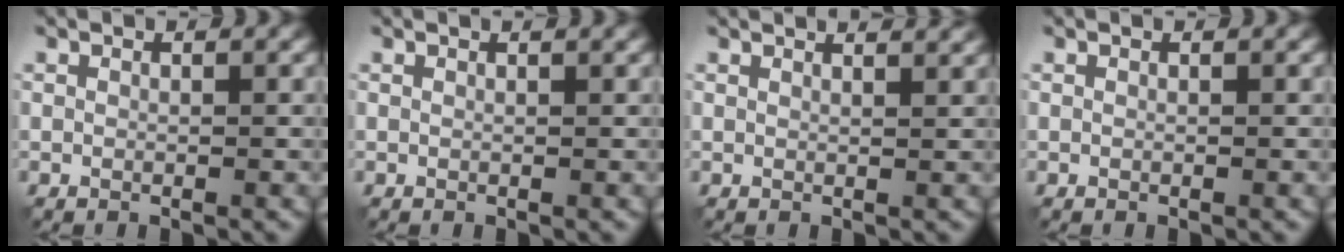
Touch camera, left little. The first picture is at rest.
{"total": 0.9, "force": [0.7, 0.2, 0.6], "torque": [-0.003, 0.002, 0.005]}
{"total": 3.6, "force": [2.8, 1.3, 1.8], "torque": [0.000, 0.018, 0.004]}
{"total": 0.0}